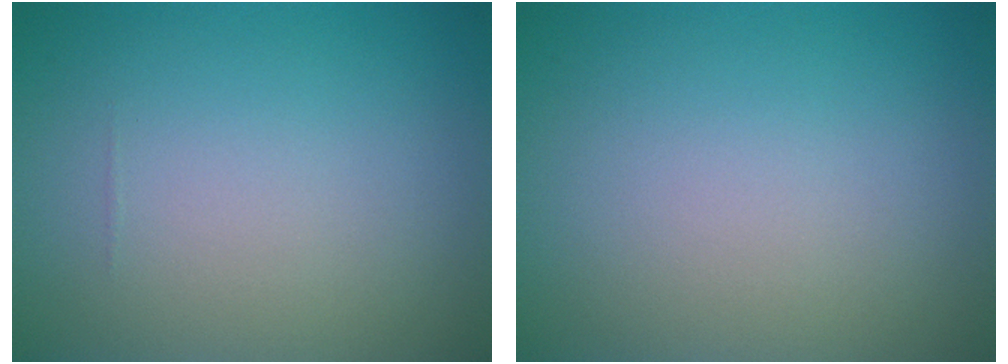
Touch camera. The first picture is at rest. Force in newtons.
{"total": 0.0}